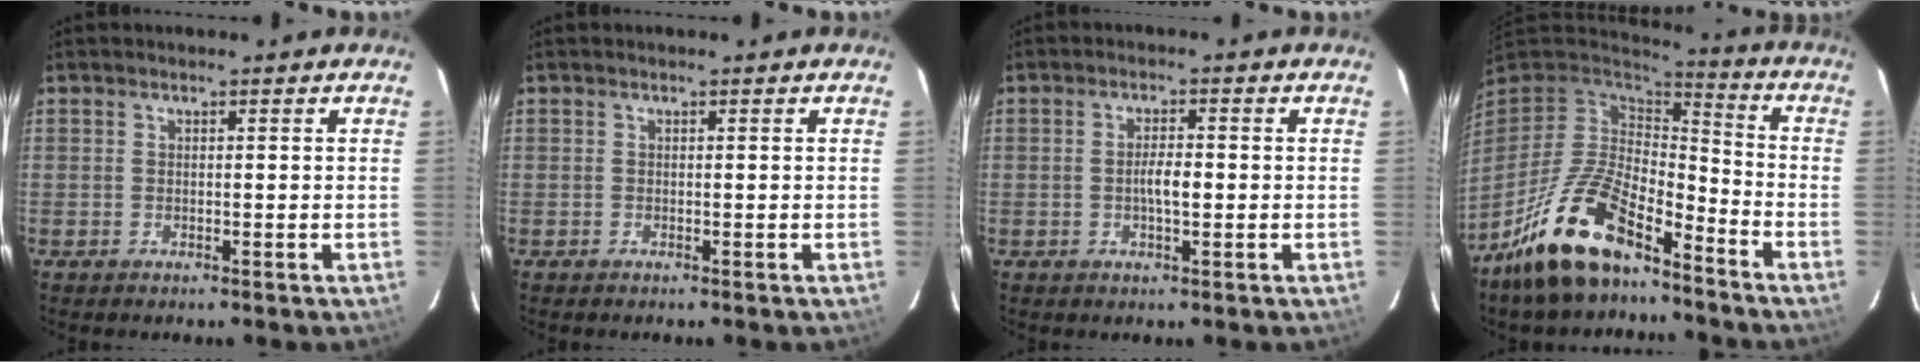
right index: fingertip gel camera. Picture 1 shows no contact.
{"total": 0.0}
{"total": 3.2, "force": [-0.4, 0.9, 3.0], "torque": [-0.055, 0.003, -0.007]}
{"total": 17.3, "force": [-12.1, 6.4, 10.6], "torque": [-0.222, -0.014, -0.223]}